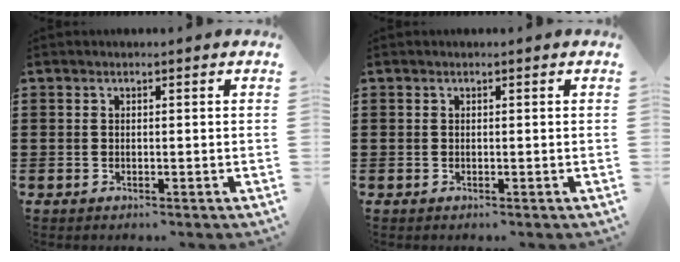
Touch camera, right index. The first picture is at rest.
{"total": 0.0}